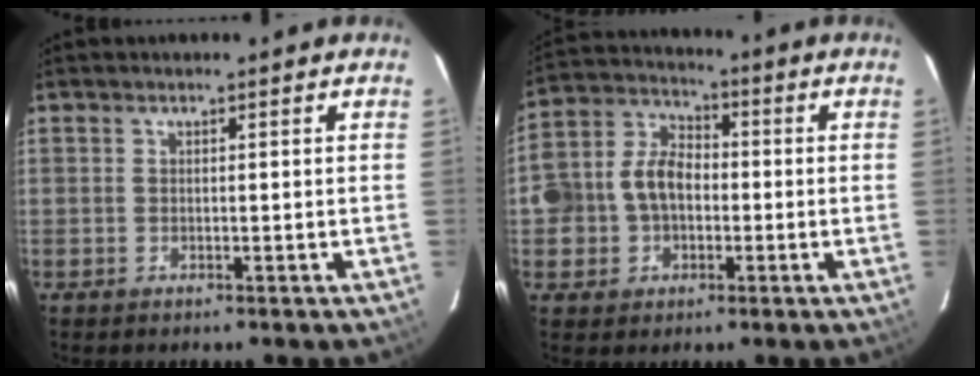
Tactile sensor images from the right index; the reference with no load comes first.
{"total": 10.5, "force": [-1.4, 8.6, 5.9], "torque": [-0.136, 0.032, -0.022]}